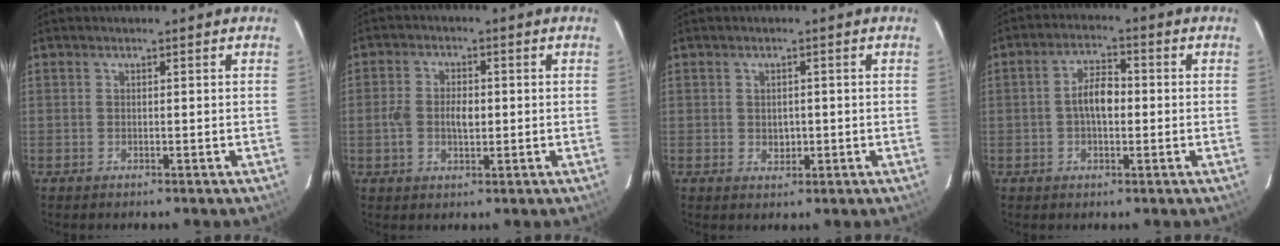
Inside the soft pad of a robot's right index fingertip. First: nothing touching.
{"total": 5.5, "force": [-0.6, 3.4, 4.3], "torque": [-0.085, 0.006, -0.011]}
{"total": 2.4, "force": [-0.1, 2.1, 1.0], "torque": [-0.013, 0.001, 0.003]}
{"total": 5.6, "force": [-0.4, 2.8, 4.9], "torque": [-0.090, 0.014, -0.006]}